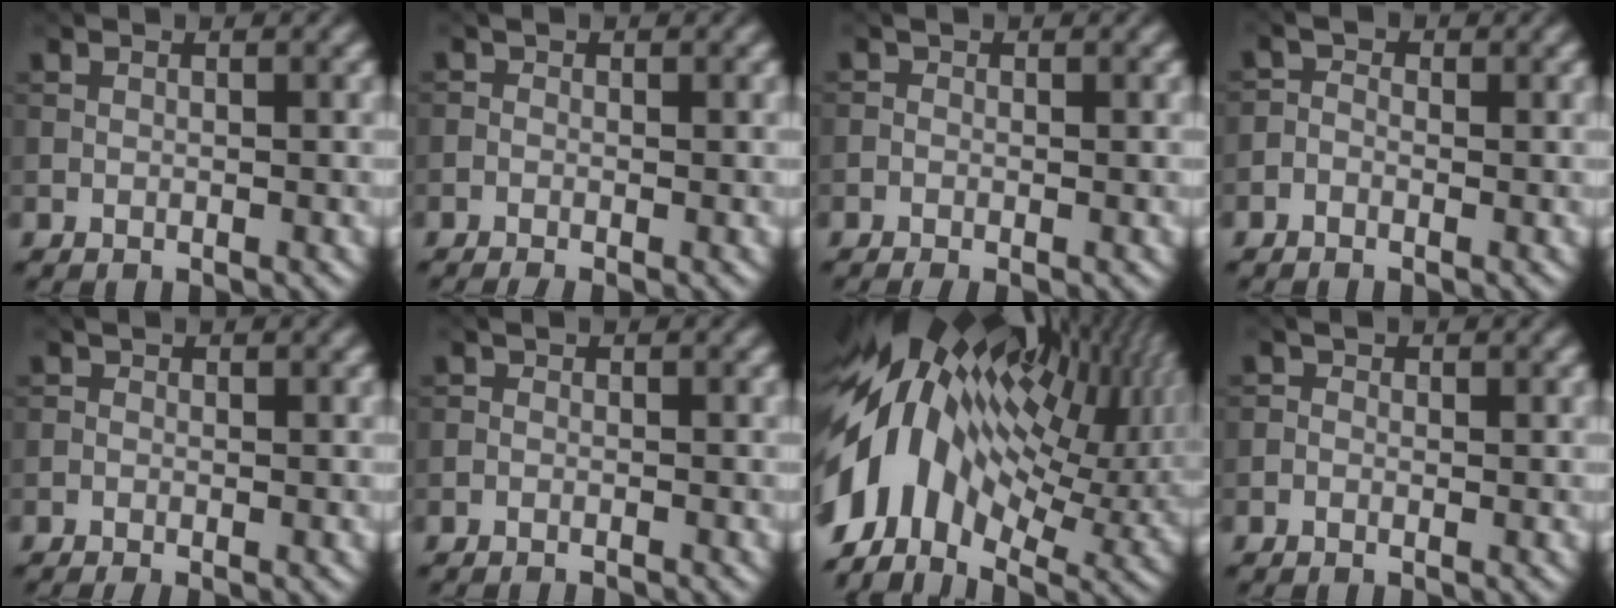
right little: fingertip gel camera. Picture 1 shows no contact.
{"total": 1.0, "force": [-0.7, 0.4, 0.7], "torque": [-0.014, -0.004, -0.017]}
{"total": 0.9, "force": [-0.5, 0.5, 0.6], "torque": [-0.012, -0.002, -0.012]}
{"total": 1.2, "force": [-0.7, 0.9, 0.4], "torque": [-0.002, 0.003, -0.020]}
{"total": 0.8, "force": [-0.4, 0.4, 0.5], "torque": [-0.010, -0.002, -0.011]}
{"total": 1.2, "force": [-1.1, 0.4, 0.3], "torque": [0.000, -0.001, -0.018]}
{"total": 17.3, "force": [0.6, 10.3, 13.9], "torque": [-0.267, -0.018, 0.012]}
{"total": 0.6, "force": [-0.2, 0.6, 0.2], "torque": [-0.003, -0.003, -0.009]}